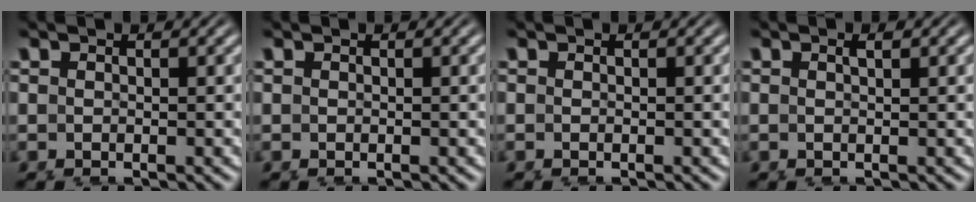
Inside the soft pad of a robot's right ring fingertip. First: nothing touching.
{"total": 0.0}
{"total": 0.0}
{"total": 0.6, "force": [0.1, -0.2, 0.5], "torque": [-0.007, 0.001, 0.003]}